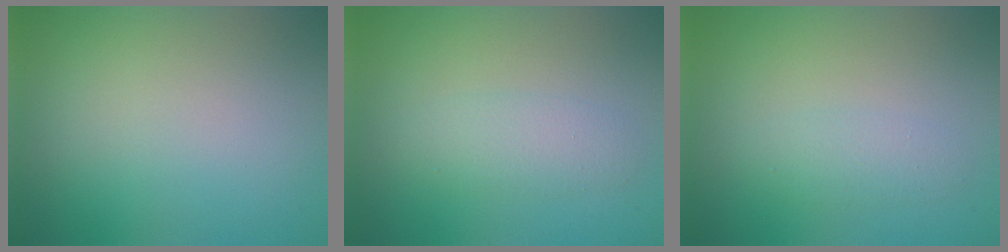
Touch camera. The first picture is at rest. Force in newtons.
{"total": 2.4, "press": 2.4, "slide": 0.0}
{"total": 1.6, "press": 1.6, "slide": 0.0}